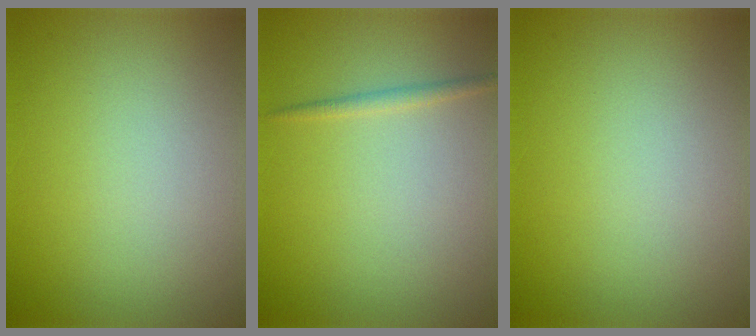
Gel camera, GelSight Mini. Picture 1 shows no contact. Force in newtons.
{"total": 0.9, "press": 0.9, "slide": 0.1}
{"total": 0.0}